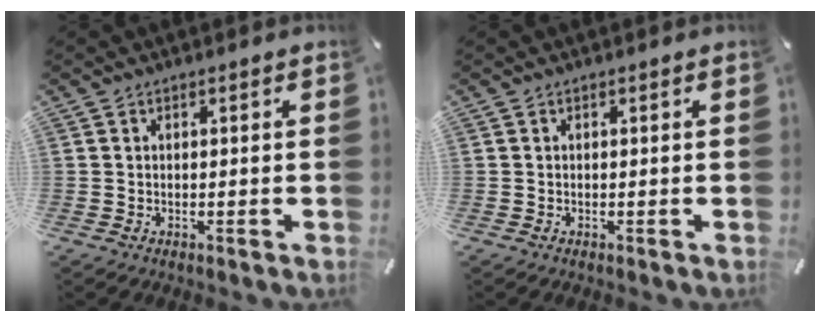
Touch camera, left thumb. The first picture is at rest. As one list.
[{"total": 0.0}]